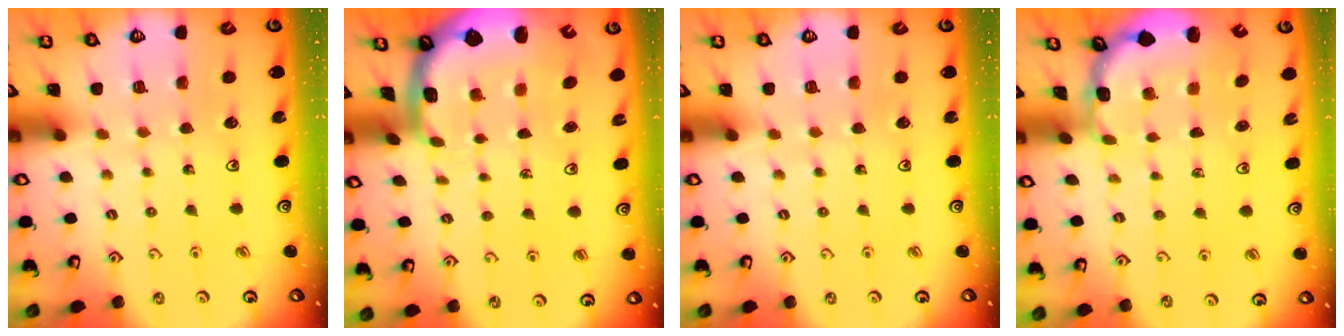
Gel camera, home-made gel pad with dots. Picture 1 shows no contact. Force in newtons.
{"total": 3.5, "press": 2.4, "slide": 2.6}
{"total": 0.0}
{"total": 2.0, "press": 1.6, "slide": 1.1}